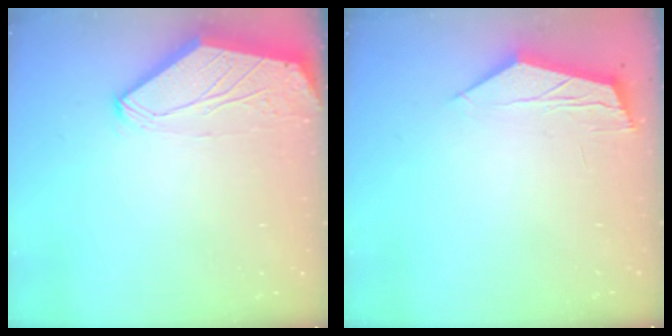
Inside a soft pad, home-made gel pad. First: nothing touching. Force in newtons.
{"total": 5.6, "press": 5.6, "slide": 0.1}